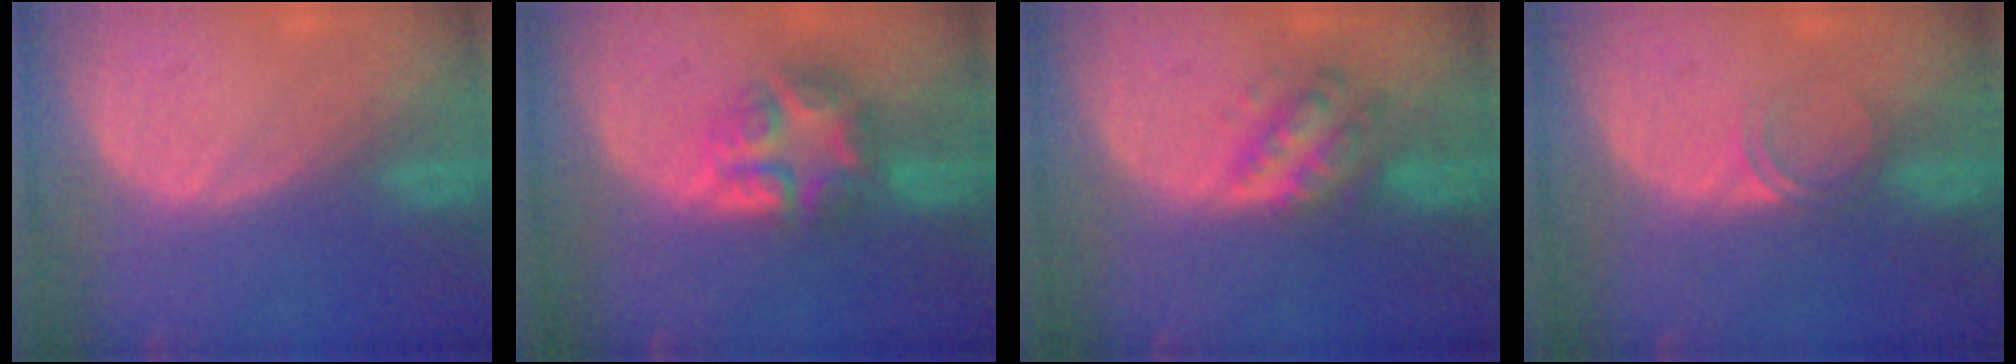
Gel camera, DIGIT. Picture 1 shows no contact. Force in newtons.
{"total": 7.7, "press": 6.7, "slide": 3.7}
{"total": 5.5, "press": 5.5, "slide": 0.2}
{"total": 2.1, "press": 1.8, "slide": 1.1}